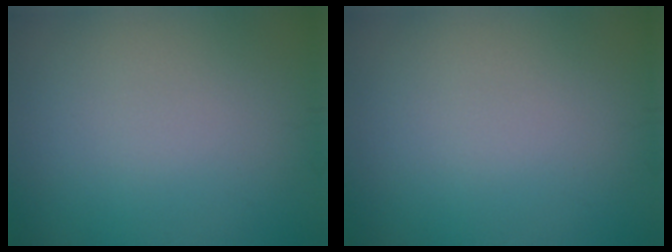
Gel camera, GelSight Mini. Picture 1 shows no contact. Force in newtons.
{"total": 0.0}